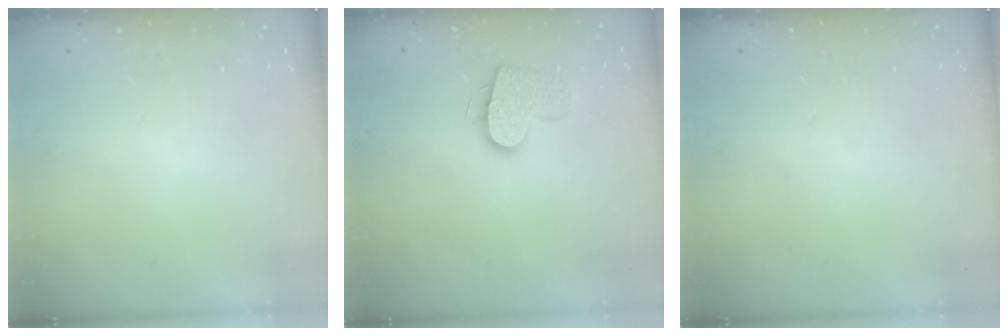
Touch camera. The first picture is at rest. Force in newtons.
{"total": 11.1, "press": 11.1, "slide": 0.6}
{"total": 0.0}